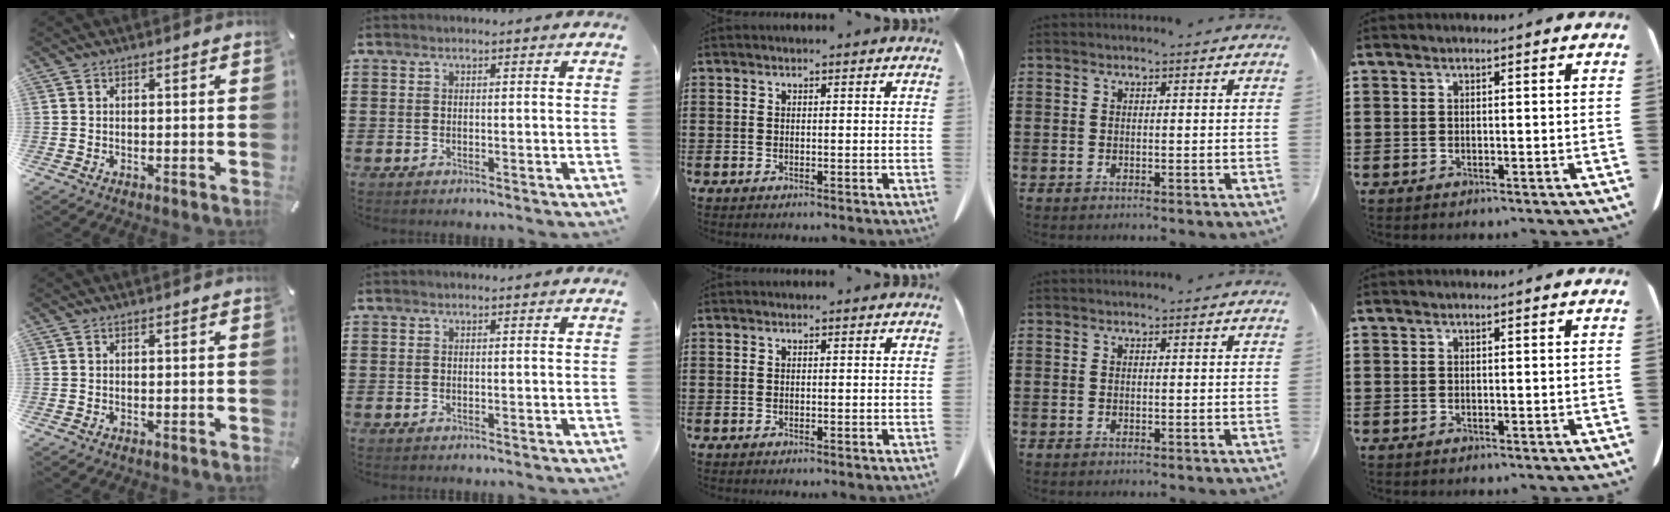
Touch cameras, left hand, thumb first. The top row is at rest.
{}